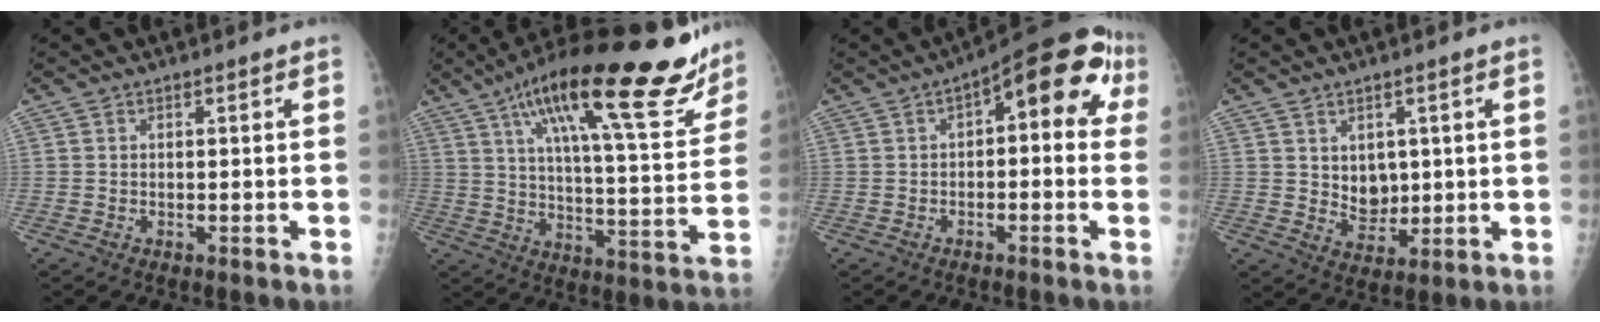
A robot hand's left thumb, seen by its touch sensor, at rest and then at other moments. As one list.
[{"total": 27.8, "force": [17.5, 6.7, 20.5], "torque": [-0.285, -0.041, 0.264]}, {"total": 13.7, "force": [3.1, 6.0, 11.9], "torque": [-0.116, 0.036, 0.028]}, {"total": 5.7, "force": [1.2, 4.4, 3.5], "torque": [-0.029, -0.017, 0.034]}]